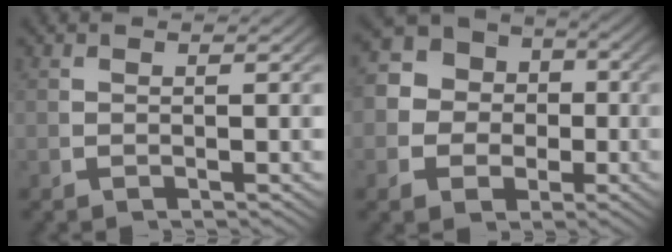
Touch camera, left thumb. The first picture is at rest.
{"total": 11.3, "force": [1.0, 9.7, 5.7], "torque": [-0.132, -0.013, 0.012]}